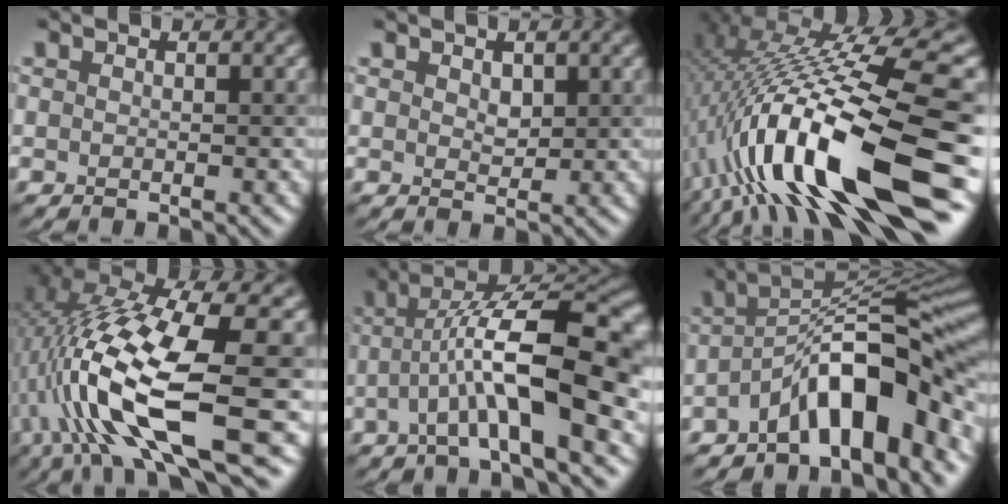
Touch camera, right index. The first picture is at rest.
{"total": 1.4, "force": [0.7, 0.9, 0.8], "torque": [-0.014, -0.003, 0.014]}
{"total": 16.2, "force": [-3.3, 3.7, 15.4], "torque": [-0.264, 0.013, -0.054]}
{"total": 13.1, "force": [-1.3, 4.0, 12.4], "torque": [-0.248, -0.003, -0.019]}
{"total": 9.8, "force": [-1.8, 2.5, 9.3], "torque": [-0.160, 0.024, -0.037]}
{"total": 10.6, "force": [-4.7, 4.0, 8.6], "torque": [-0.109, 0.017, -0.093]}